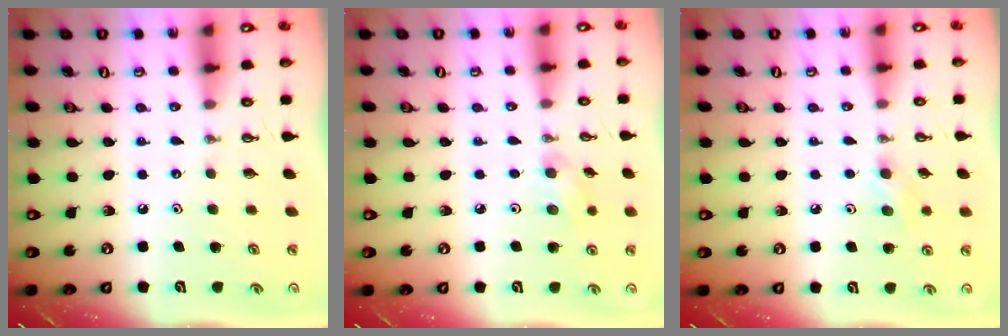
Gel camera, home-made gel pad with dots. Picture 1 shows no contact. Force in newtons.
{"total": 5.5, "press": 5.0, "slide": 2.3}
{"total": 8.3, "press": 7.3, "slide": 4.0}